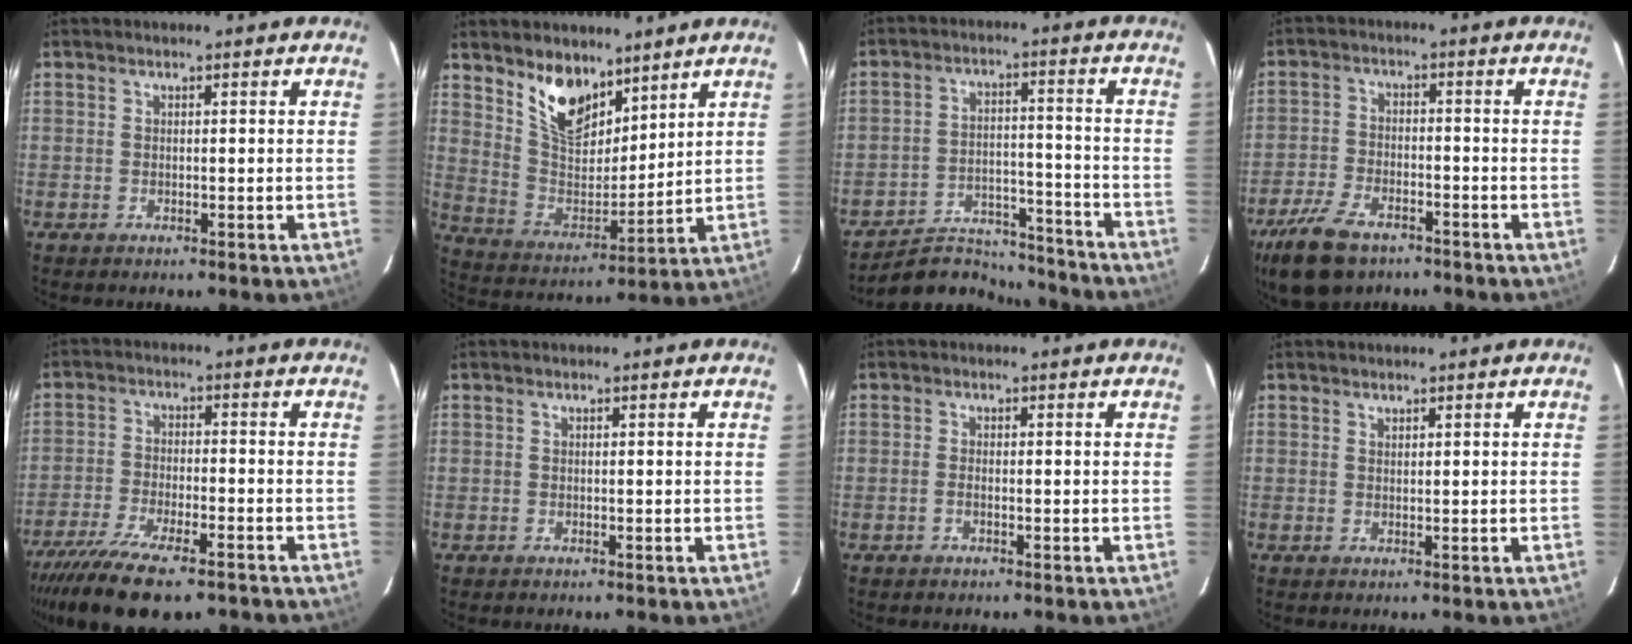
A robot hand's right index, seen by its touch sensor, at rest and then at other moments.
{"total": 12.2, "force": [8.5, 6.1, 6.3], "torque": [-0.120, -0.006, 0.167]}
{"total": 13.5, "force": [-12.6, 4.6, 1.6], "torque": [-0.046, 0.033, -0.181]}
{"total": 11.3, "force": [-7.7, 5.7, 6.0], "torque": [-0.155, -0.008, -0.142]}
{"total": 18.0, "force": [-13.6, 5.2, 10.7], "torque": [-0.219, -0.051, -0.224]}
{"total": 0.0}
{"total": 0.8, "force": [-0.5, 0.2, 0.6], "torque": [-0.015, 0.000, -0.010]}
{"total": 0.6, "force": [0.5, 0.2, 0.0], "torque": [0.000, 0.001, 0.011]}